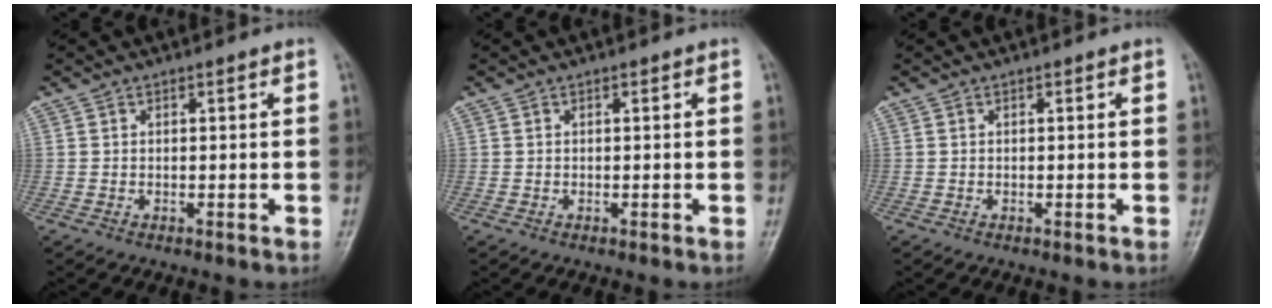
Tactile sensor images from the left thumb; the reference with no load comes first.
{"total": 0.0}
{"total": 0.0}